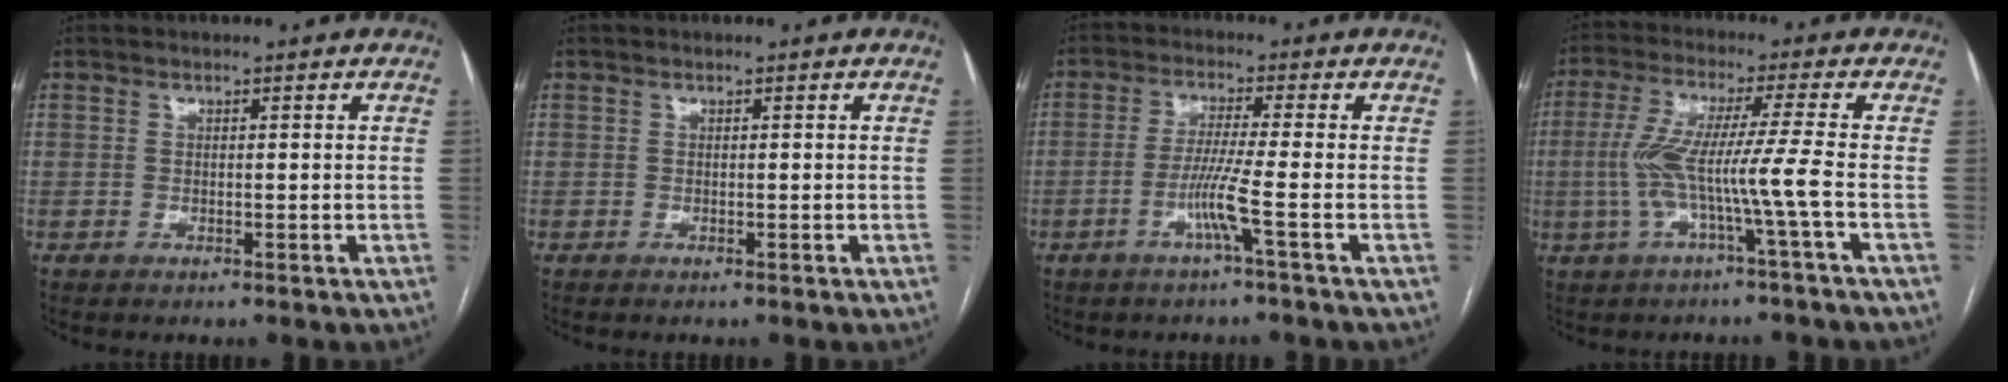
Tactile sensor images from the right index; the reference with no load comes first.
{"total": 0.0}
{"total": 5.3, "force": [-2.2, -1.4, 4.7], "torque": [-0.093, -0.008, -0.046]}
{"total": 8.5, "force": [-2.2, -1.5, 8.1], "torque": [-0.176, 0.010, -0.042]}